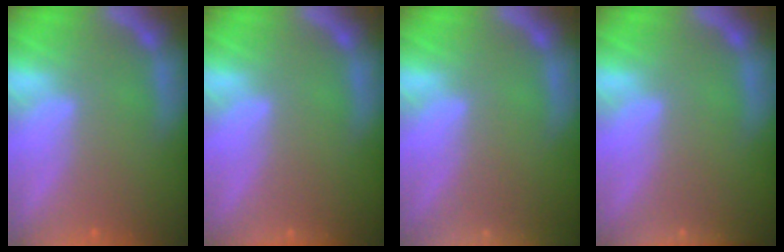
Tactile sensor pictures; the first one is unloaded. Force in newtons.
{"total": 0.9}
{"total": 8.0}
{"total": 2.9}